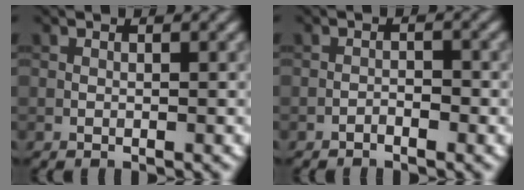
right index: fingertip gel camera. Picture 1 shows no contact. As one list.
[{"total": 1.1, "force": [-0.8, 0.4, 0.6], "torque": [-0.007, 0.003, -0.015]}]